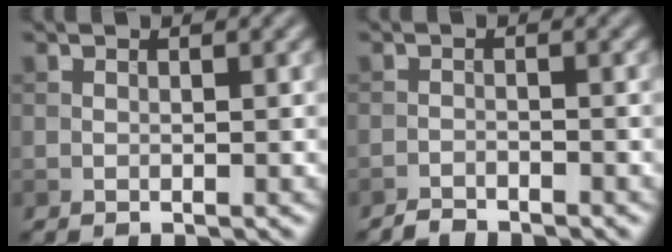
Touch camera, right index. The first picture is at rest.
{"total": 1.4, "force": [-1.4, 0.2, 0.1], "torque": [0.000, 0.003, -0.029]}